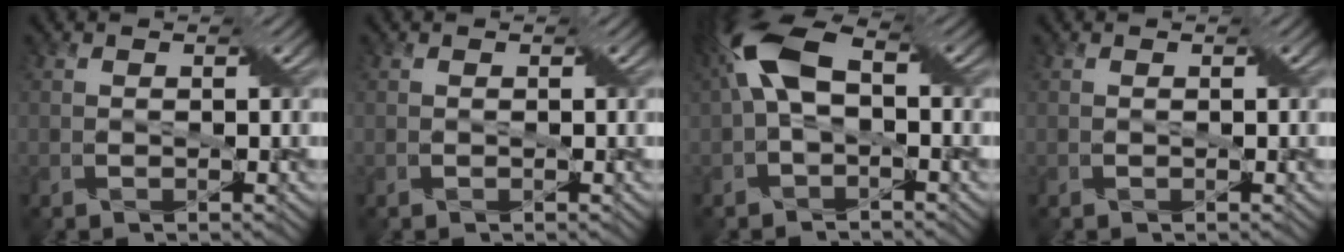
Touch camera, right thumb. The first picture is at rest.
{"total": 0.0}
{"total": 8.9, "force": [0.9, 4.5, 7.6], "torque": [-0.176, 0.028, 0.005]}
{"total": 0.0}